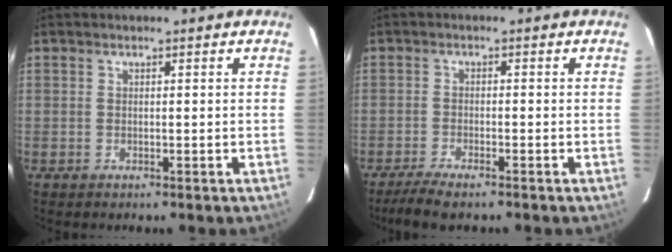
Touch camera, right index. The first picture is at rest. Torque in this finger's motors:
{"motor_torque": [0.01, -0.08, 0.16, 0.03]}